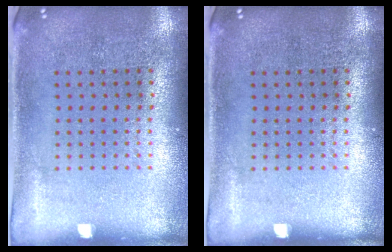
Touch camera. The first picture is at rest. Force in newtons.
{"total": 0.0}